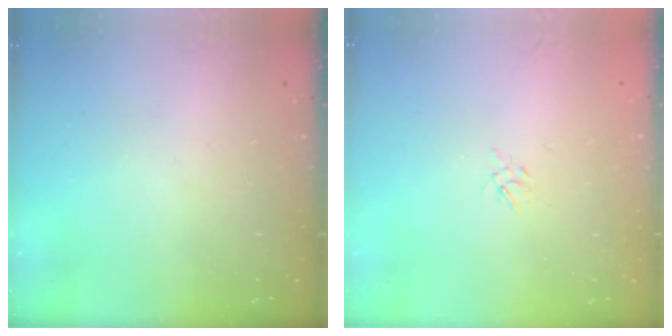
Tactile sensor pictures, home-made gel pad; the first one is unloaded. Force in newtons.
{"total": 2.0, "press": 2.0, "slide": 0.4}